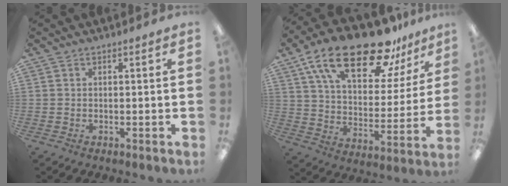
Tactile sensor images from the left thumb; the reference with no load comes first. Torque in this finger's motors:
{"motor_torque": [0.88, 0.54, 1.61, -1.16, 0.18]}